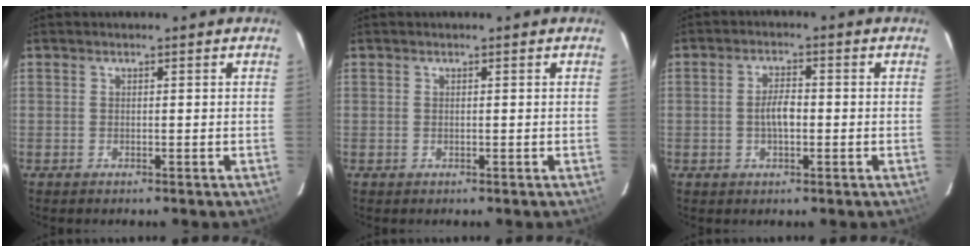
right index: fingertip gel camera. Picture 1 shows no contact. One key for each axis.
{"total": 0.0}
{"total": 3.8, "fx": -0.7, "fy": 1.6, "fz": 3.4, "tx": -0.064, "ty": 0.006, "tz": -0.010}